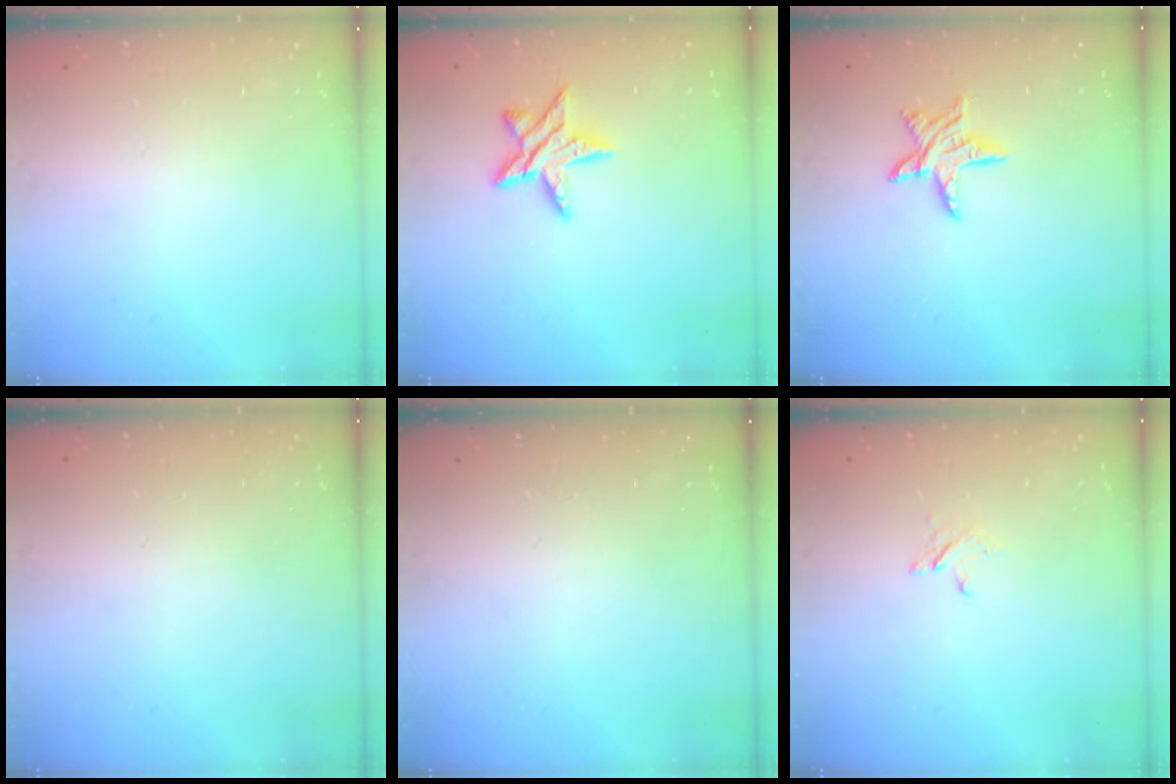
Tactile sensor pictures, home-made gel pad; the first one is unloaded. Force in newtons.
{"total": 10.1, "press": 10.1, "slide": 0.5}
{"total": 8.8, "press": 8.8, "slide": 0.6}
{"total": 0.0}
{"total": 0.0}
{"total": 2.8, "press": 2.8, "slide": 0.3}